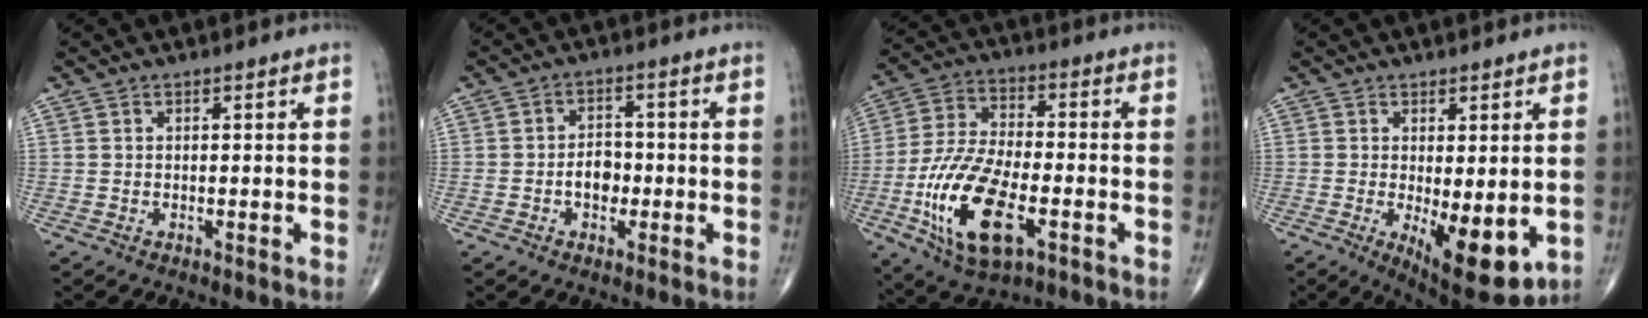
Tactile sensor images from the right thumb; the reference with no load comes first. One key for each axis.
{"total": 4.8, "fx": -1.1, "fy": 3.4, "fz": 3.2, "tx": -0.033, "ty": 0.016, "tz": -0.022}
{"total": 18.5, "fx": -6.2, "fy": 8.4, "fz": 15.3, "tx": -0.305, "ty": 0.013, "tz": -0.108}
{"total": 11.5, "fx": -2.4, "fy": 4.4, "fz": 10.4, "tx": -0.141, "ty": -0.027, "tz": -0.021}